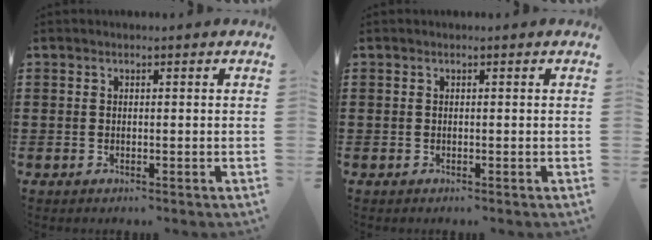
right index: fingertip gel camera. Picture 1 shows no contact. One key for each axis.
{"total": 0.0}